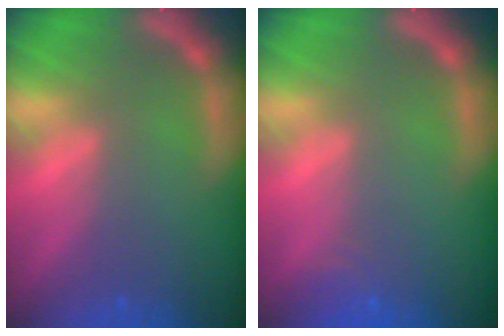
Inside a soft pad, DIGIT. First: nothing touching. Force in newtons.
{"total": 1.9}